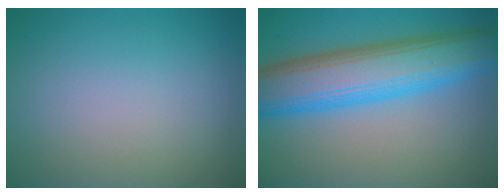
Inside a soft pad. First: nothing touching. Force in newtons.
{"total": 9.5, "press": 9.5, "slide": 0.2}